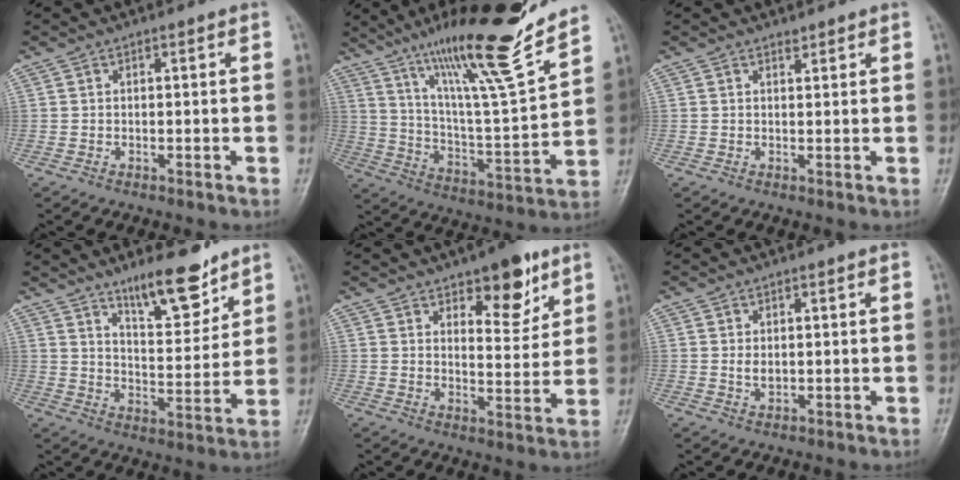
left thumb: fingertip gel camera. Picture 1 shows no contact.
{"total": 21.4, "force": [15.9, 2.0, 14.2], "torque": [-0.205, -0.084, 0.272]}
{"total": 1.0, "force": [0.9, 0.3, 0.2], "torque": [-0.001, -0.009, 0.013]}
{"total": 11.9, "force": [8.9, 3.6, 7.0], "torque": [-0.087, -0.072, 0.151]}
{"total": 10.7, "force": [6.6, 4.6, 7.1], "torque": [-0.069, -0.042, 0.099]}
{"total": 2.2, "force": [0.6, 1.2, 1.7], "torque": [-0.027, -0.007, 0.015]}